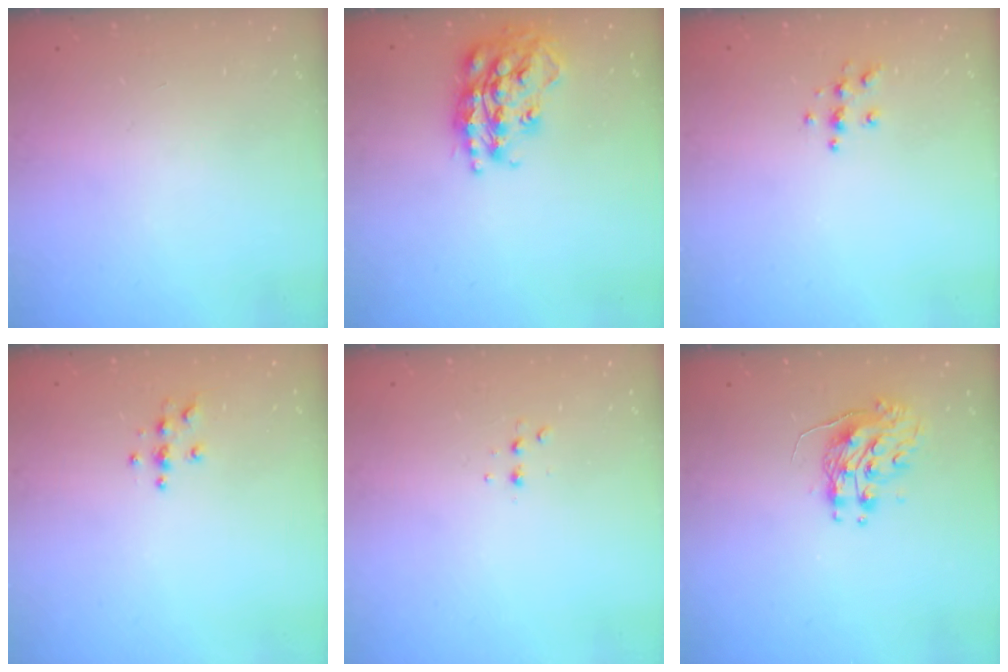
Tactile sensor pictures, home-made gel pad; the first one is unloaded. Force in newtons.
{"total": 19.5, "press": 19.4, "slide": 1.3}
{"total": 4.4, "press": 4.4, "slide": 0.3}
{"total": 3.9, "press": 3.8, "slide": 0.4}
{"total": 3.6, "press": 3.5, "slide": 1.1}
{"total": 9.3, "press": 9.3, "slide": 0.8}